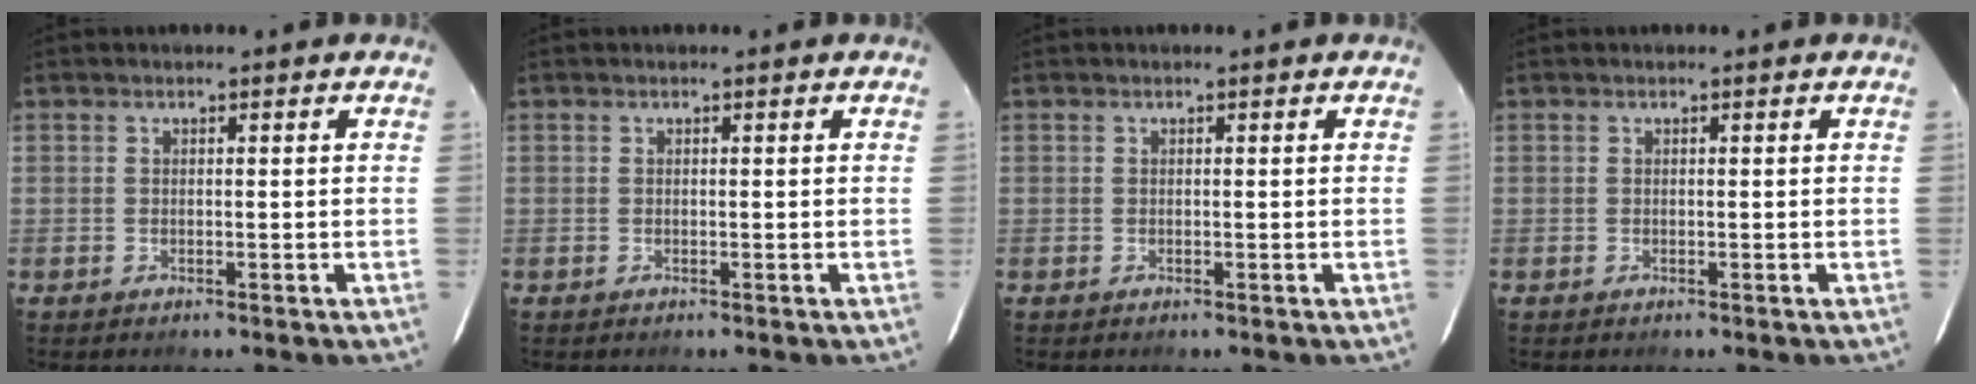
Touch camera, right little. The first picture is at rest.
{"total": 0.0}
{"total": 0.0}
{"total": 0.0}